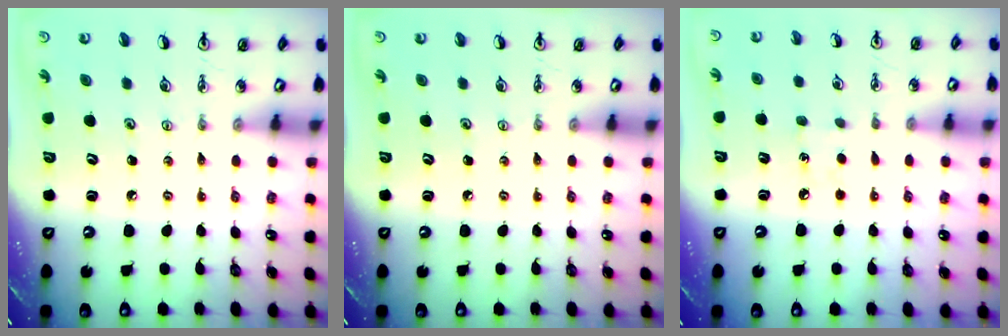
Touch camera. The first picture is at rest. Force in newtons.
{"total": 0.0}
{"total": 5.5, "press": 5.5, "slide": 0.6}